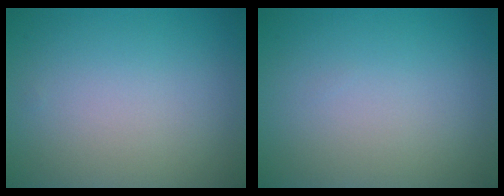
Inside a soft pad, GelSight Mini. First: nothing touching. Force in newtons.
{"total": 0.0}